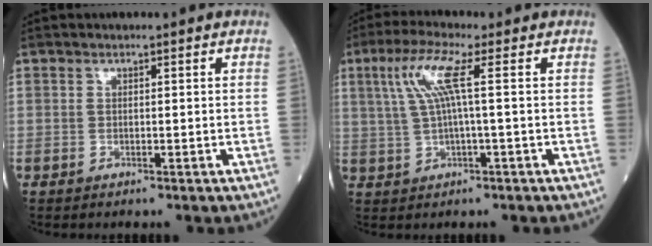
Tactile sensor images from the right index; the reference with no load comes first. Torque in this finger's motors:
{"motor_torque": [-0.01, 0.04, 0.45, 0.14]}